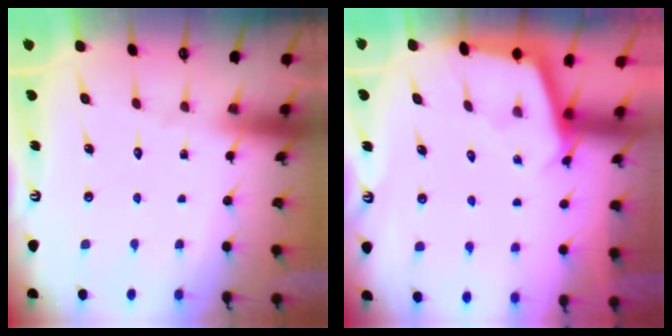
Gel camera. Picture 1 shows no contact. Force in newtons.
{"total": 2.4, "press": 2.4, "slide": 0.2}